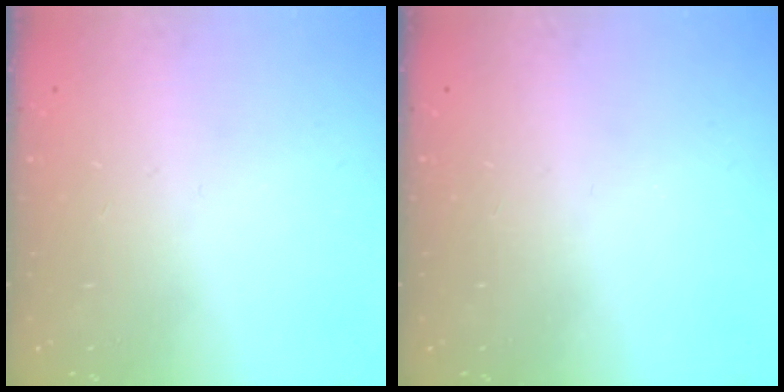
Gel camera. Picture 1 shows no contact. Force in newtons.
{"total": 0.0}